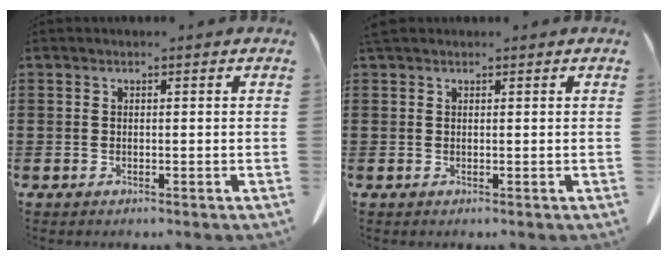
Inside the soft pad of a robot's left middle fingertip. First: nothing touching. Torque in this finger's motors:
{"motor_torque": [0.70, 0.57, 0.08, 0.03]}